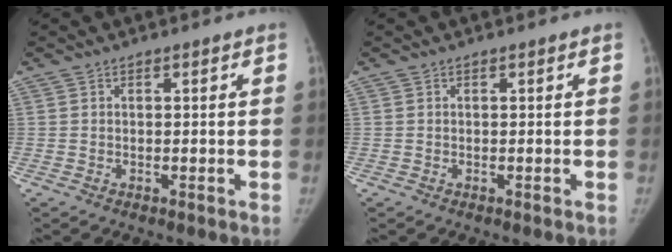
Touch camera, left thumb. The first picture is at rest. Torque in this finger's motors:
{"motor_torque": [0.15, -0.01, 0.44, -0.38, 0.04]}